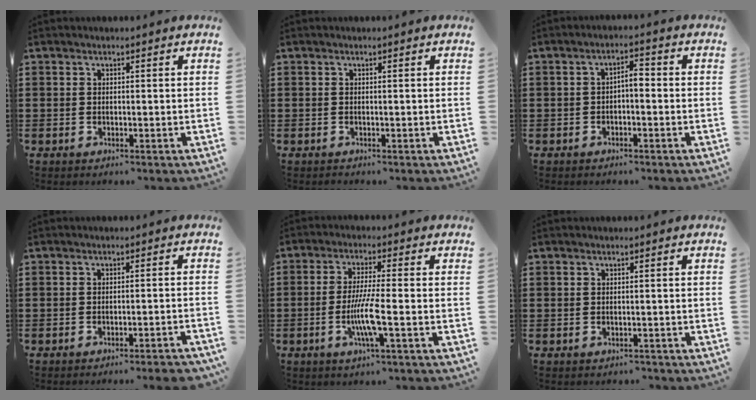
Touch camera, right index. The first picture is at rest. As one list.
[{"total": 0.0}, {"total": 2.3, "force": [-0.9, 0.7, 2.0], "torque": [-0.038, 0.007, -0.020]}, {"total": 2.2, "force": [-1.9, -0.2, 1.2], "torque": [-0.019, -0.001, -0.037]}, {"total": 6.7, "force": [-2.0, 0.4, 6.4], "torque": [-0.130, -0.017, -0.040]}, {"total": 0.5, "force": [-0.3, 0.4, 0.0], "torque": [-0.003, 0.002, -0.008]}]